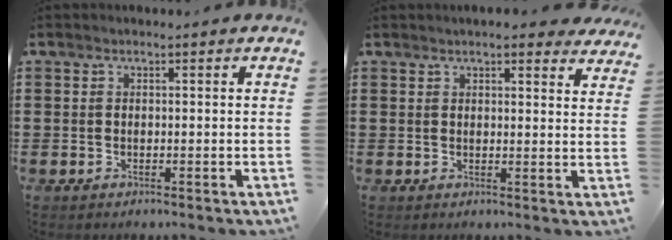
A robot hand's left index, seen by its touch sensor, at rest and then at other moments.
{"total": 3.5, "force": [3.1, 0.3, 1.5], "torque": [-0.029, -0.008, 0.055]}